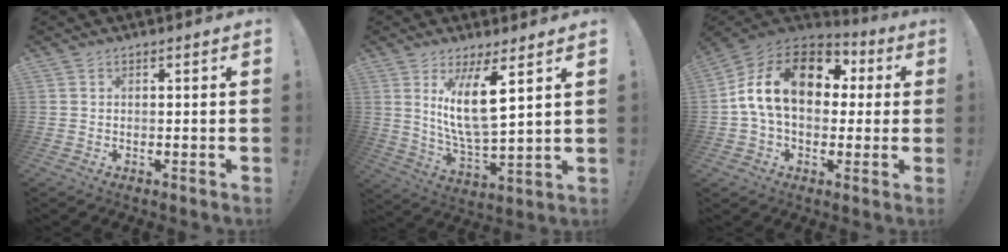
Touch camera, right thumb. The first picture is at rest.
{"total": 13.7, "force": [6.1, 3.3, 11.8], "torque": [-0.207, -0.040, 0.093]}
{"total": 19.7, "force": [3.9, 12.9, 14.3], "torque": [-0.237, 0.011, 0.073]}